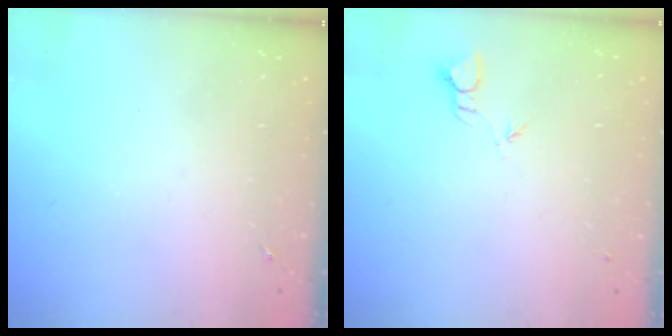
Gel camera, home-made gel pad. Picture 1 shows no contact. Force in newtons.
{"total": 2.0, "press": 2.0, "slide": 0.1}